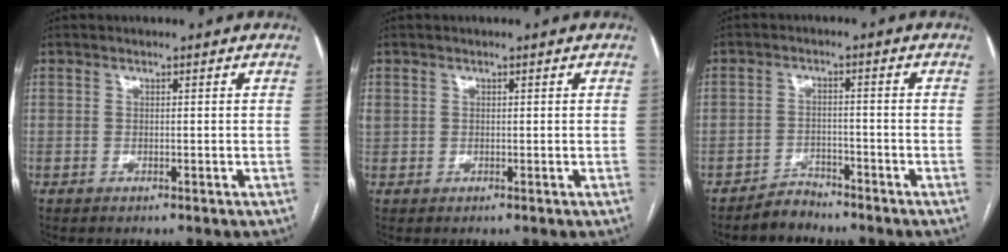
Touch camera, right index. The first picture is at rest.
{"total": 1.9, "force": [0.5, 1.6, 0.8], "torque": [-0.033, 0.019, 0.017]}
{"total": 3.1, "force": [-2.9, 1.1, -0.2], "torque": [0.006, 0.000, -0.050]}